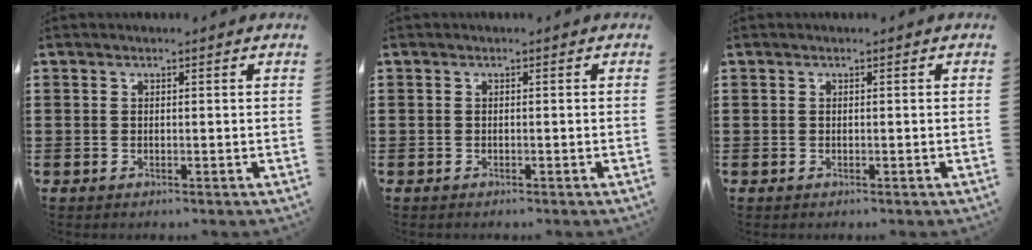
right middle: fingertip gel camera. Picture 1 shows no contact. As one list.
[{"total": 0.0}, {"total": 0.0}]